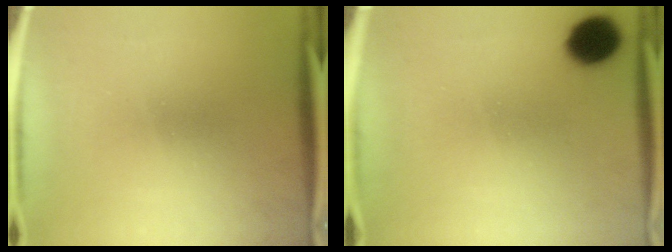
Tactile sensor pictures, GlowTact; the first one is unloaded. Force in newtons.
{"total": 10.1}